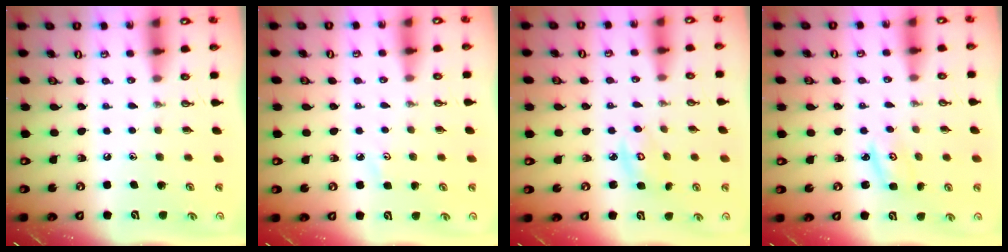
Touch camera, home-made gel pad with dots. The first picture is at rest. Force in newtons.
{"total": 2.6, "press": 2.6, "slide": 0.5}
{"total": 4.1, "press": 4.1, "slide": 0.3}
{"total": 2.1, "press": 2.1, "slide": 0.2}